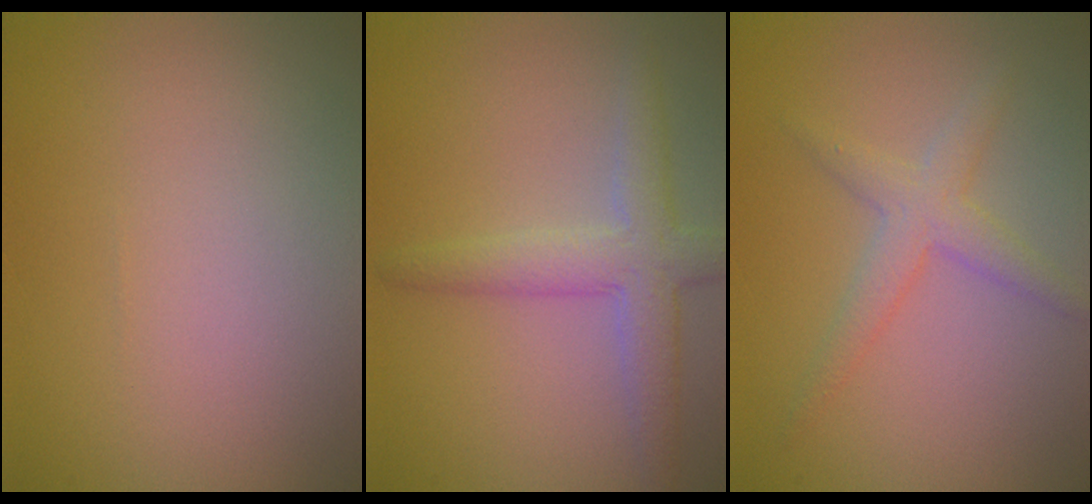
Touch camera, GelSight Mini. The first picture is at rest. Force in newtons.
{"total": 3.8, "press": 3.8, "slide": 0.2}
{"total": 2.6, "press": 2.6, "slide": 0.1}